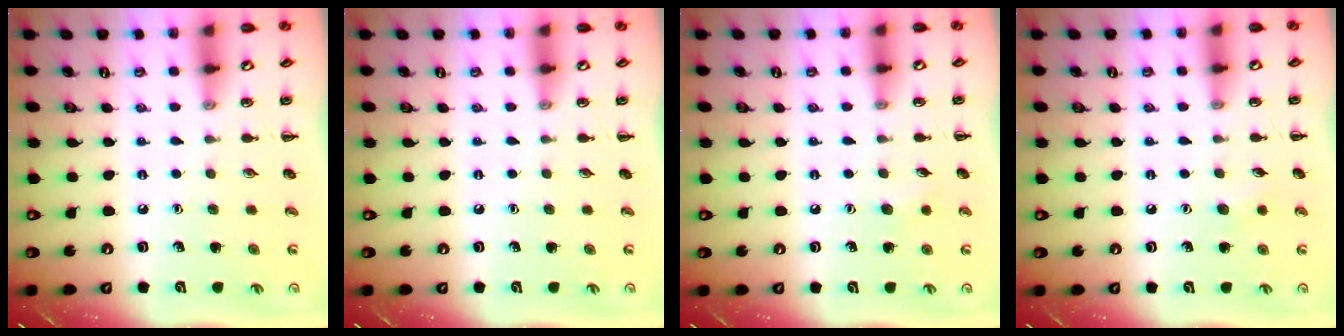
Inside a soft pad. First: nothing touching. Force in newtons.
{"total": 0.0}
{"total": 4.5, "press": 4.4, "slide": 0.9}
{"total": 4.5, "press": 4.4, "slide": 0.9}